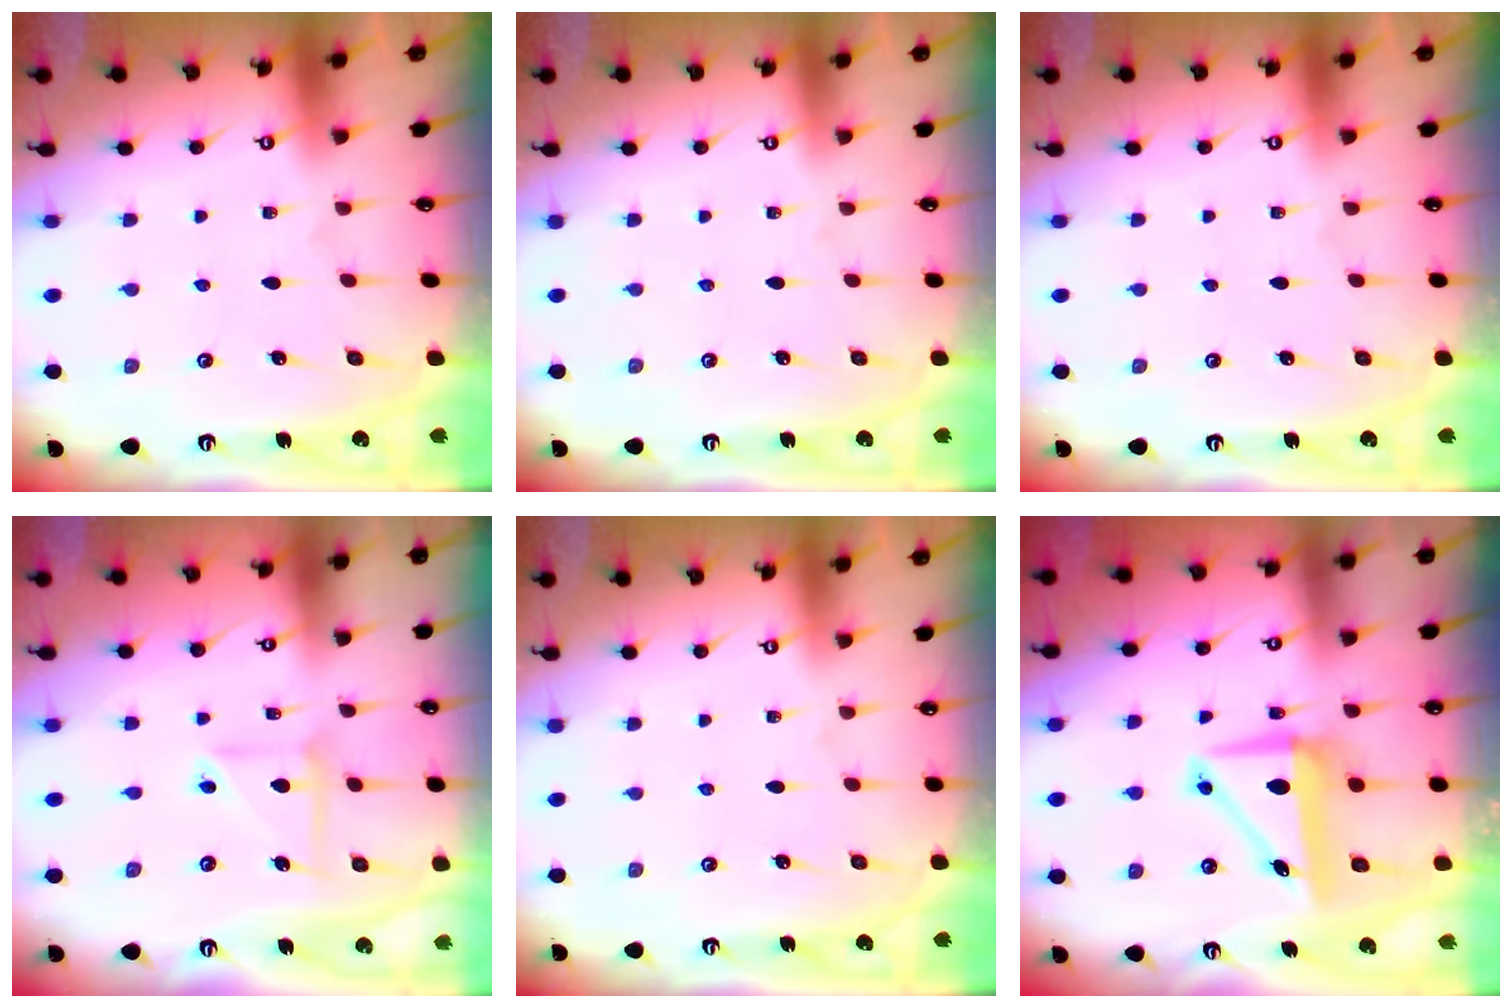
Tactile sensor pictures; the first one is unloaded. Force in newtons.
{"total": 0.0}
{"total": 0.0}
{"total": 8.4, "press": 8.3, "slide": 1.1}
{"total": 0.0}
{"total": 7.6, "press": 7.4, "slide": 1.3}